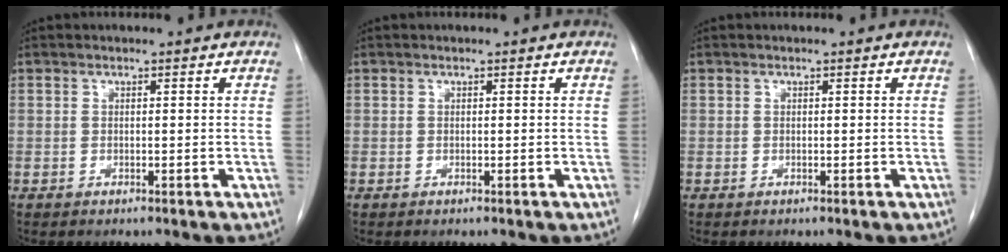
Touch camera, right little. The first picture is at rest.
{"total": 0.0}
{"total": 0.0}